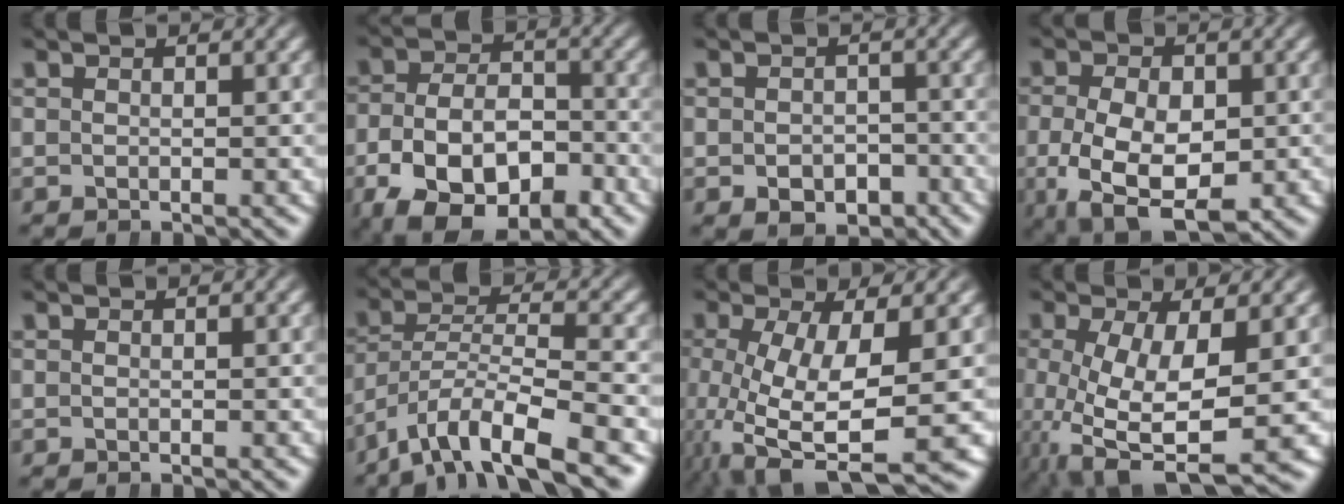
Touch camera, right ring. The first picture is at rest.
{"total": 12.3, "force": [-5.9, 7.8, 7.5], "torque": [-0.126, -0.038, -0.080]}
{"total": 3.0, "force": [-2.1, 1.8, 1.1], "torque": [-0.010, -0.017, -0.029]}
{"total": 10.5, "force": [-4.2, 6.7, 7.0], "torque": [-0.150, -0.069, -0.034]}
{"total": 0.0}
{"total": 7.2, "force": [-3.9, 3.5, 4.9], "torque": [-0.103, -0.028, -0.049]}
{"total": 9.4, "force": [-2.3, 4.6, 7.8], "torque": [-0.157, -0.044, -0.012]}
{"total": 9.8, "force": [-2.6, 5.1, 8.0], "torque": [-0.166, -0.051, -0.012]}